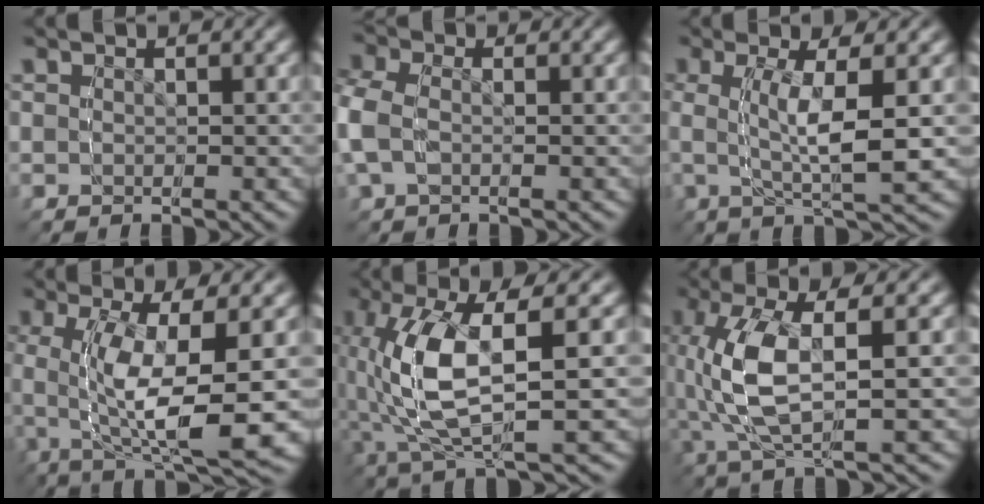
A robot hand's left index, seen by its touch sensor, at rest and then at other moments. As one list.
[{"total": 1.7, "force": [-1.4, 0.9, 0.5], "torque": [-0.029, -0.008, -0.019]}, {"total": 2.6, "force": [1.0, -1.7, 1.7], "torque": [-0.034, 0.031, 0.009]}, {"total": 6.1, "force": [0.5, 0.9, 6.0], "torque": [-0.103, 0.028, 0.006]}, {"total": 6.2, "force": [0.7, 2.4, 5.7], "torque": [-0.135, 0.019, 0.021]}, {"total": 4.1, "force": [0.7, 1.2, 3.9], "torque": [-0.095, 0.020, 0.019]}]